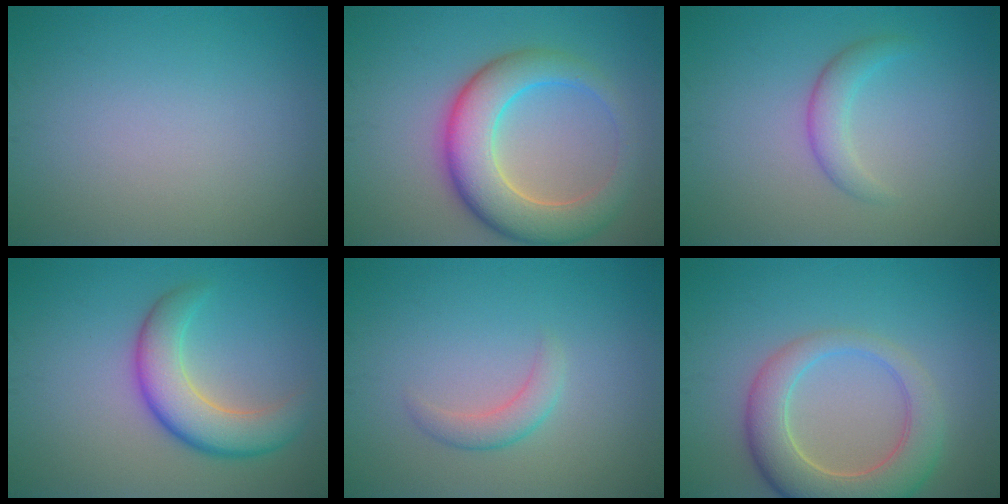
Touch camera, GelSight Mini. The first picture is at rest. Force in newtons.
{"total": 7.8, "press": 7.8, "slide": 0.3}
{"total": 2.2, "press": 2.2, "slide": 0.1}
{"total": 5.7, "press": 5.7, "slide": 0.3}
{"total": 1.9, "press": 1.9, "slide": 0.1}
{"total": 6.6, "press": 6.5, "slide": 0.8}